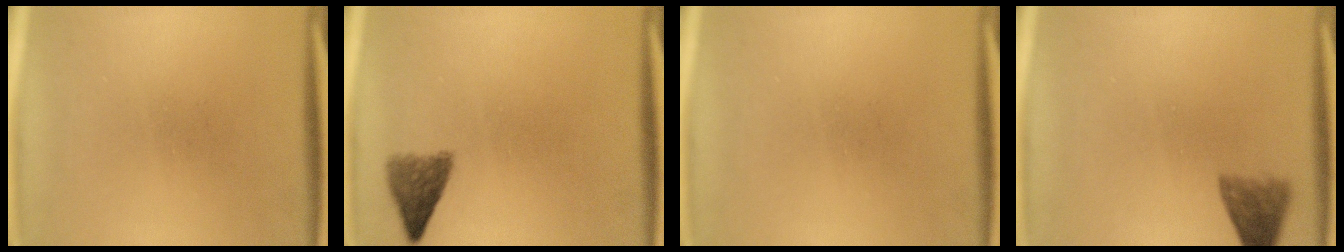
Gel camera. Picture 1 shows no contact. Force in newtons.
{"total": 3.4}
{"total": 0.0}
{"total": 3.8}